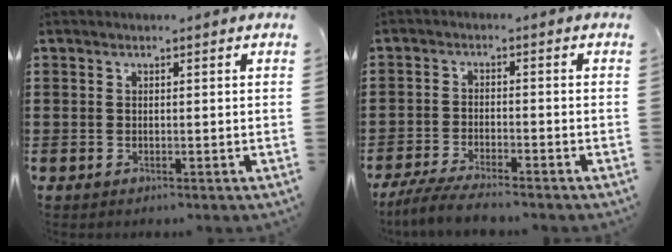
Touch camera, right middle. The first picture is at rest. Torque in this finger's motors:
{"motor_torque": [2.14, 0.00, 0.05, 0.05]}